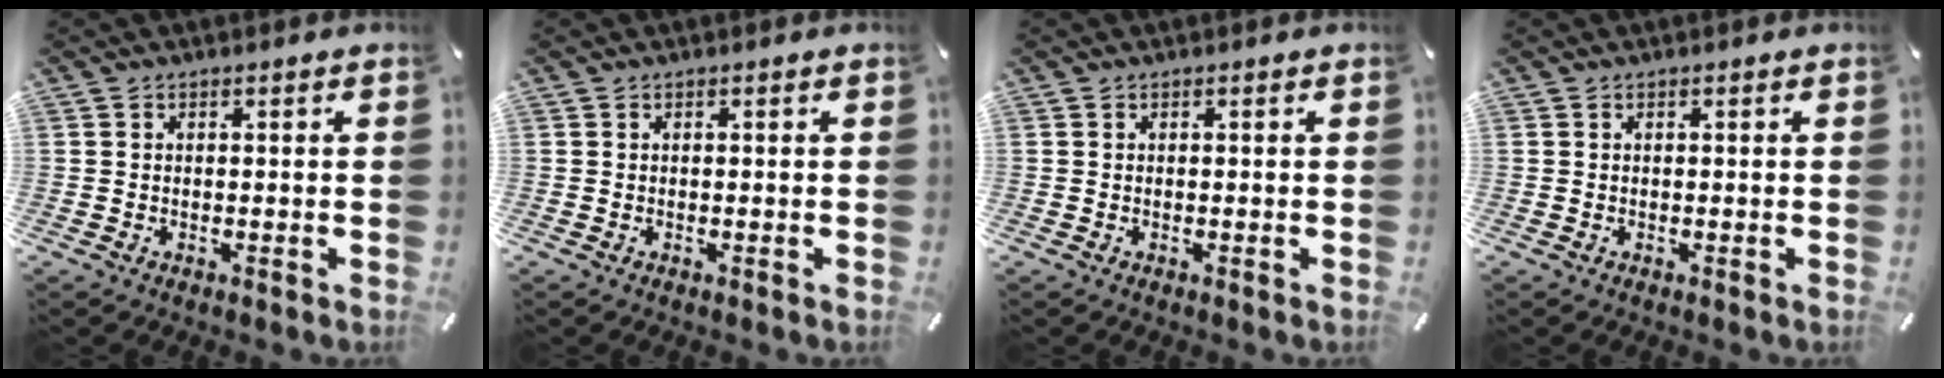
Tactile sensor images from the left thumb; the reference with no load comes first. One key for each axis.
{"total": 0.0}
{"total": 0.0}
{"total": 0.0}